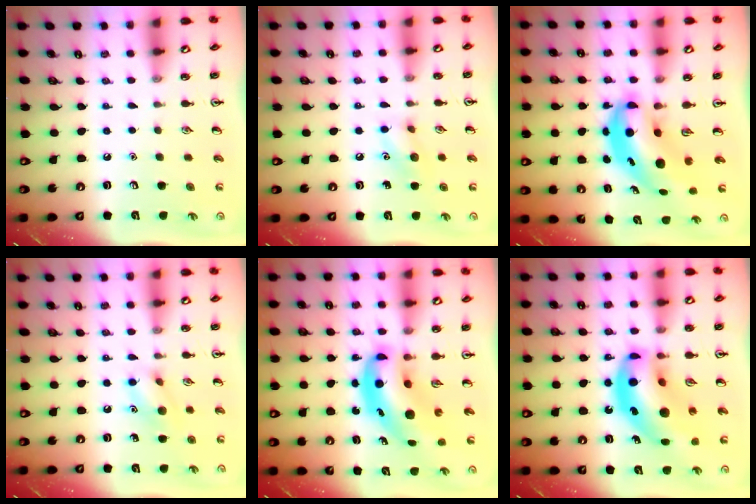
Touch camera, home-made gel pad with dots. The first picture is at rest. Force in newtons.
{"total": 8.1, "press": 8.0, "slide": 1.1}
{"total": 8.2, "press": 7.9, "slide": 2.1}
{"total": 9.5, "press": 9.4, "slide": 1.5}
{"total": 10.1, "press": 9.7, "slide": 2.7}
{"total": 19.1, "press": 18.3, "slide": 5.6}